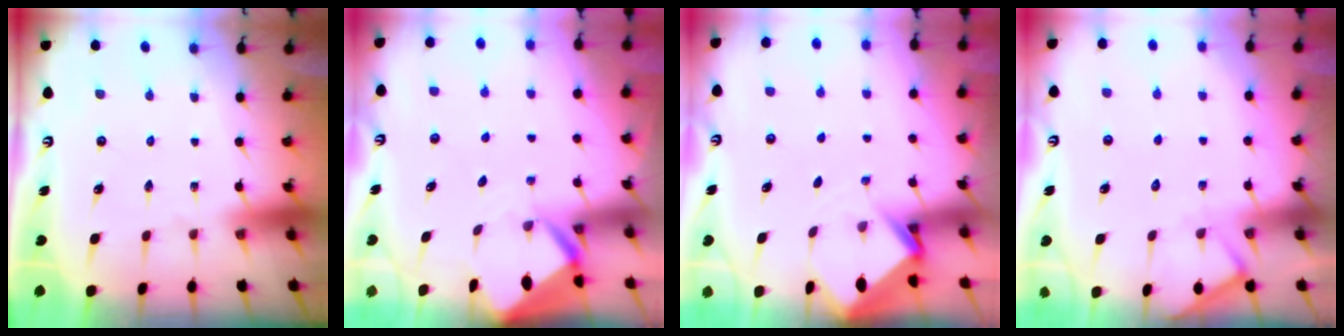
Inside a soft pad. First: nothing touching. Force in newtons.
{"total": 3.8, "press": 3.8, "slide": 0.2}
{"total": 2.9, "press": 2.9, "slide": 0.2}
{"total": 4.7, "press": 4.7, "slide": 0.4}